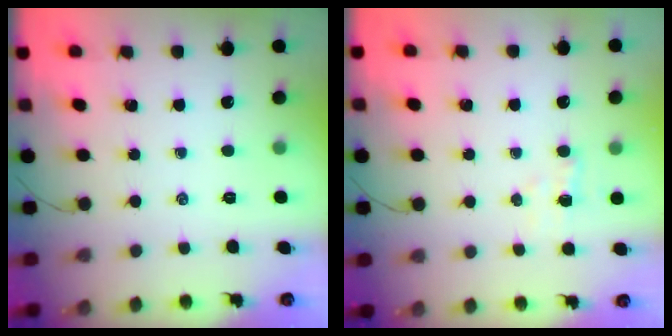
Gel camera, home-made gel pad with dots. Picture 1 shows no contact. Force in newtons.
{"total": 2.7, "press": 2.6, "slide": 0.7}